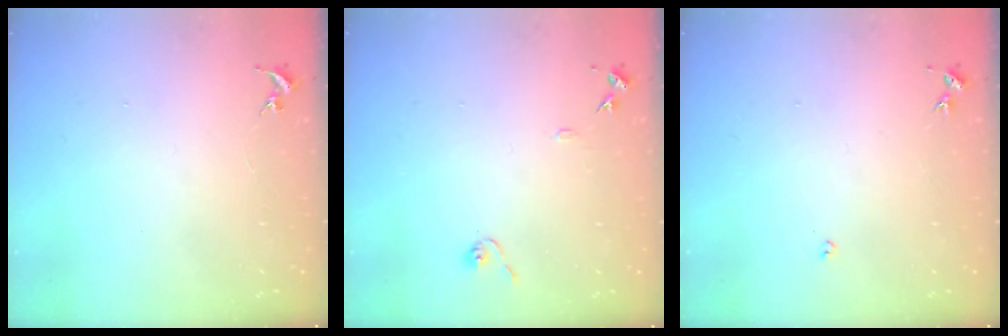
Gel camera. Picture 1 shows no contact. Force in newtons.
{"total": 7.9, "press": 7.9, "slide": 0.8}
{"total": 2.7, "press": 2.7, "slide": 0.5}